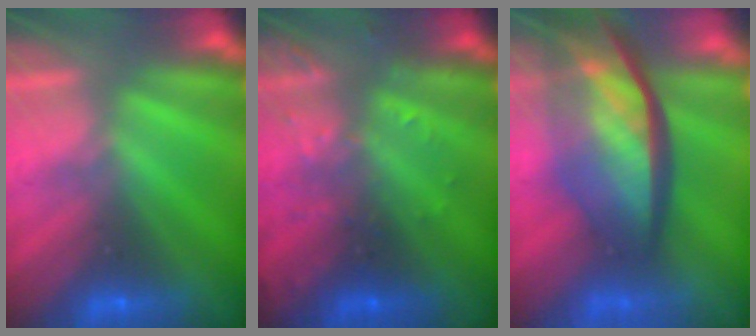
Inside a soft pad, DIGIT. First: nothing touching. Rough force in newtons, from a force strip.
{"total": 3.0}
{"total": 9.1}